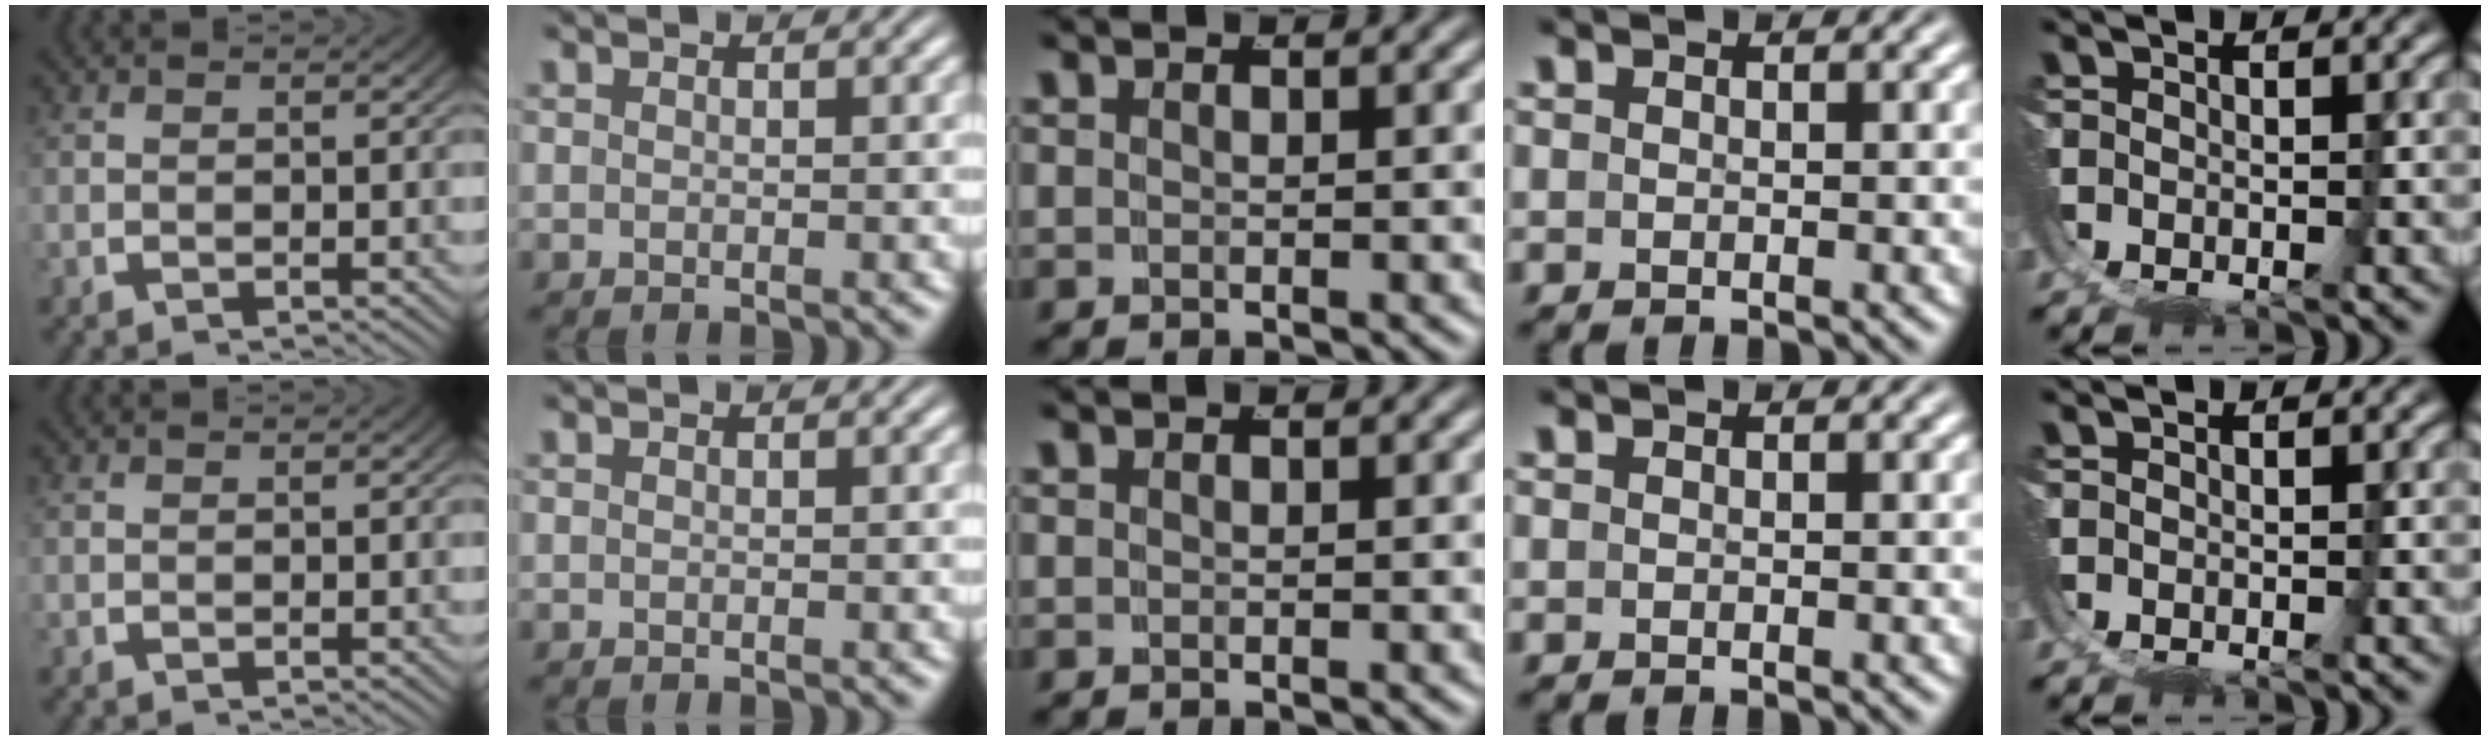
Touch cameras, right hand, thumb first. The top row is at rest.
{}